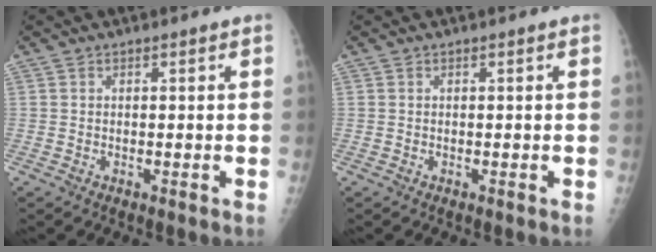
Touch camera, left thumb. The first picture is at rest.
{"total": 0.0}